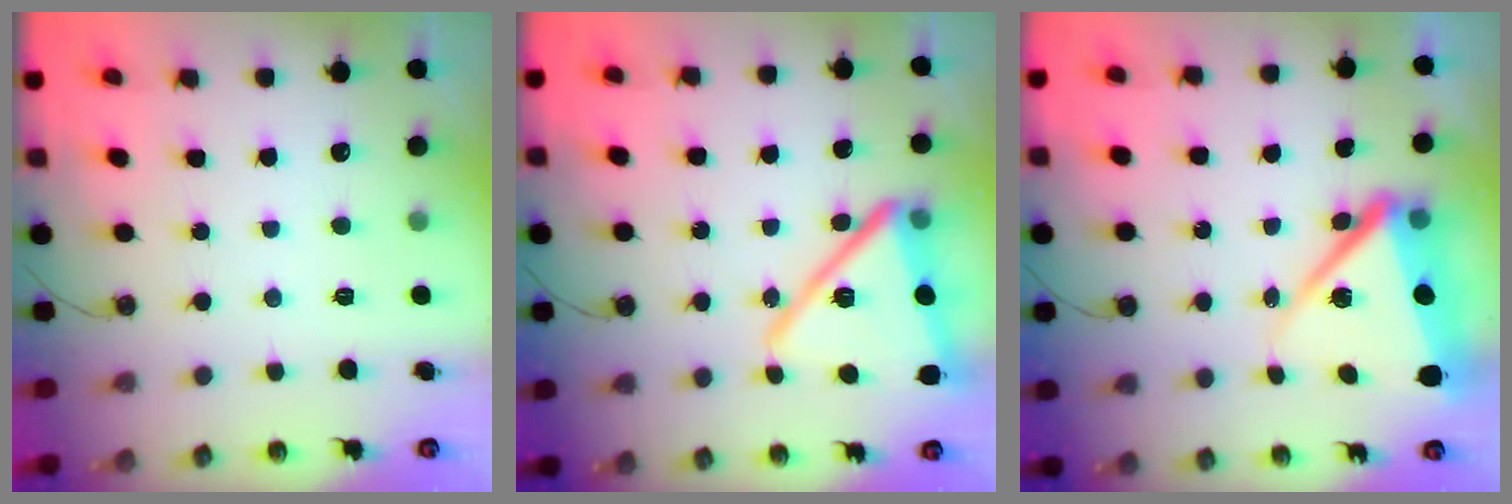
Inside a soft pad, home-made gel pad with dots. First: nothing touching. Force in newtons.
{"total": 20.3, "press": 20.3, "slide": 1.3}
{"total": 11.7, "press": 11.6, "slide": 1.0}